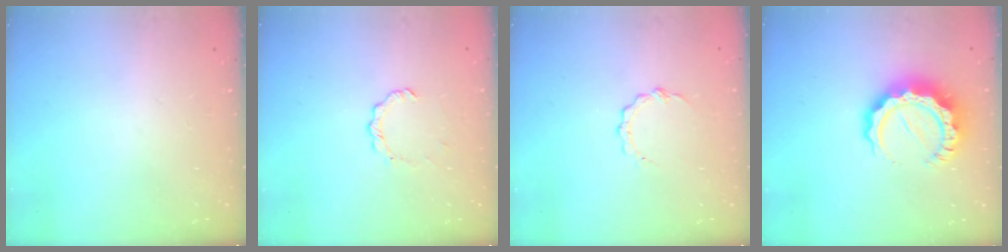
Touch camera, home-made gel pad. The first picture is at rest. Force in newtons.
{"total": 3.7, "press": 3.6, "slide": 0.4}
{"total": 5.3, "press": 5.3, "slide": 0.4}
{"total": 12.1, "press": 12.0, "slide": 1.3}